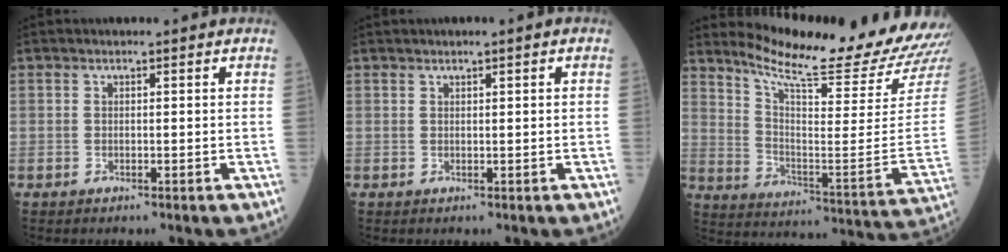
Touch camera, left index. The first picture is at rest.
{"total": 1.0, "force": [0.6, 0.0, 0.9], "torque": [-0.017, 0.007, 0.012]}
{"total": 22.9, "force": [21.4, -1.0, 8.1], "torque": [-0.147, -0.119, 0.296]}